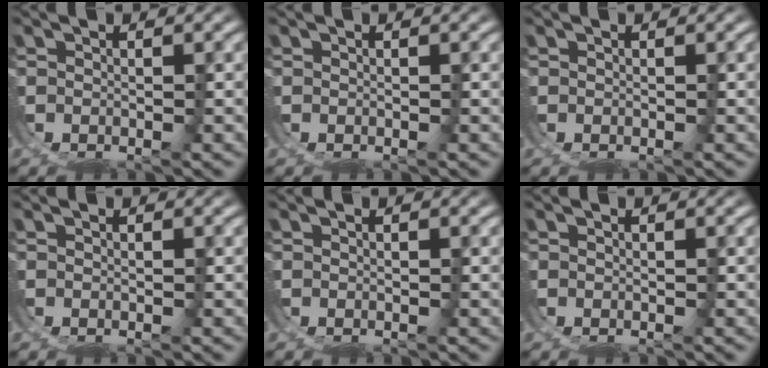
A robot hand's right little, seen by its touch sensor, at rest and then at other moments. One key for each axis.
{"total": 0.0}
{"total": 0.0}
{"total": 0.0}
{"total": 0.0}
{"total": 0.0}